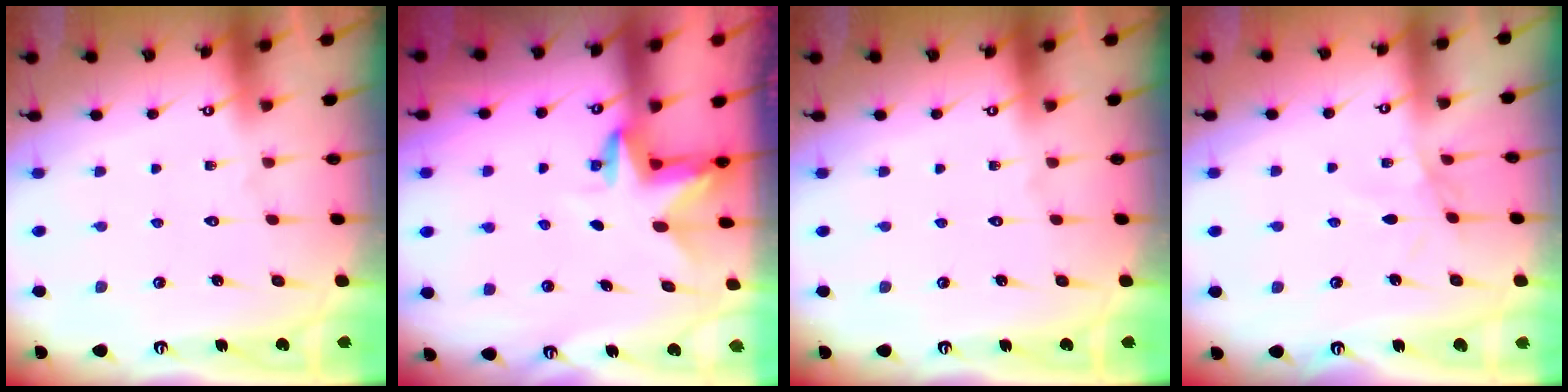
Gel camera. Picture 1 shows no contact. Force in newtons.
{"total": 3.4, "press": 3.4, "slide": 0.2}
{"total": 0.0}
{"total": 2.7, "press": 2.7, "slide": 0.5}